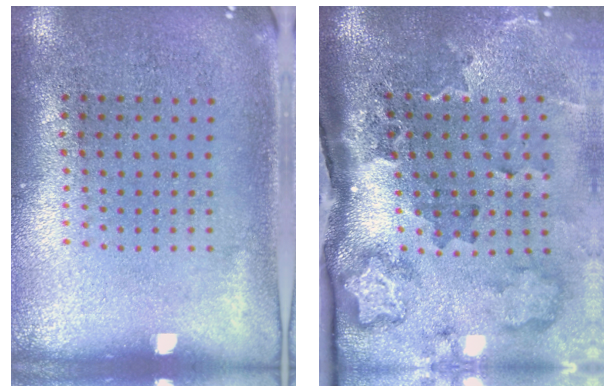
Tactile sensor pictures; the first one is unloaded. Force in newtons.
{"total": 3.8, "press": 2.5, "slide": 2.8}